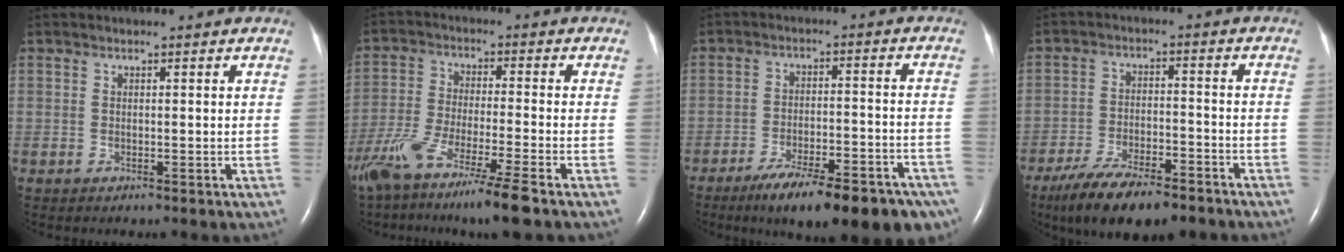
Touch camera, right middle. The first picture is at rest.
{"total": 13.2, "force": [-9.5, -0.6, 9.2], "torque": [-0.181, -0.046, -0.167]}
{"total": 18.7, "force": [-13.9, 4.5, 11.7], "torque": [-0.107, 0.008, -0.197]}
{"total": 13.3, "force": [-10.3, 3.5, 7.6], "torque": [-0.127, -0.016, -0.169]}